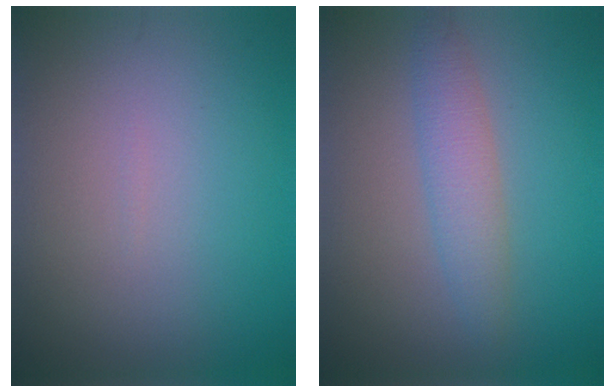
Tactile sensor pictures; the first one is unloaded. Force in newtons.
{"total": 2.7, "press": 2.7, "slide": 0.0}